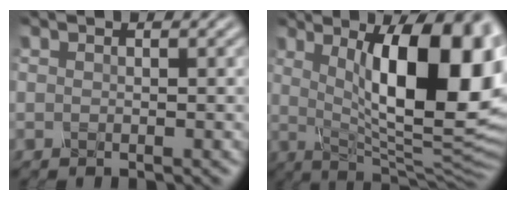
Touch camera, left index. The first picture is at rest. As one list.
[{"total": 15.7, "force": [3.0, 5.5, 14.4], "torque": [-0.168, 0.003, 0.044]}]